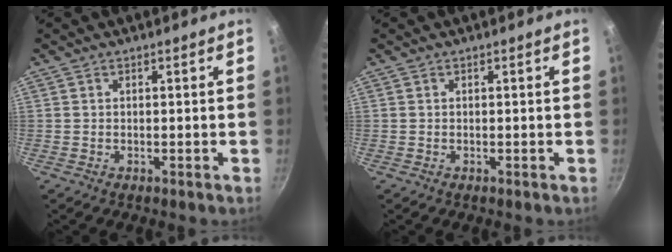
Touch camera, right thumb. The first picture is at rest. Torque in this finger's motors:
{"motor_torque": [0.00, 0.00, 0.19, -0.08, 0.00]}